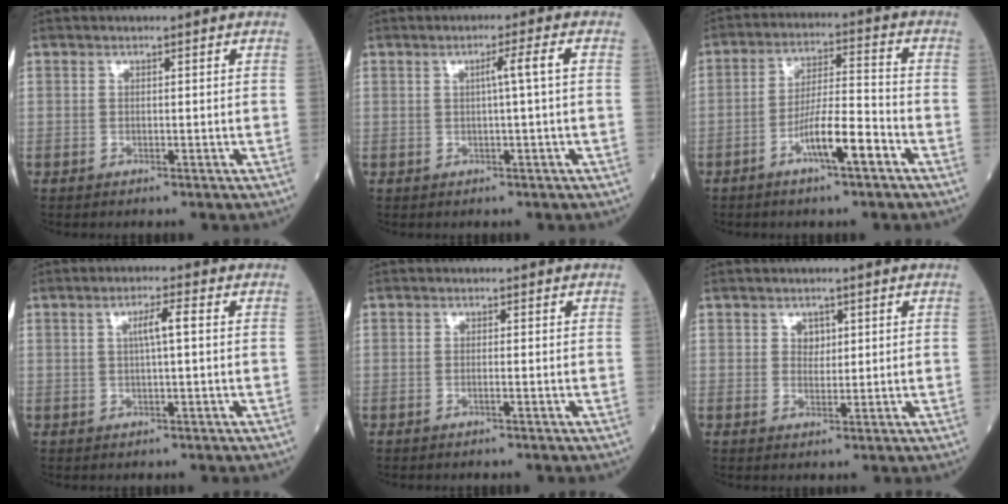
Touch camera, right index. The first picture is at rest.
{"total": 3.1, "force": [0.3, -0.8, 3.0], "torque": [-0.050, 0.005, 0.006]}
{"total": 8.4, "force": [-4.2, 0.9, 7.2], "torque": [-0.133, 0.004, -0.075]}
{"total": 3.4, "force": [0.5, 0.0, 3.3], "torque": [-0.060, 0.005, 0.009]}
{"total": 0.6, "force": [-0.3, -0.1, 0.6], "torque": [-0.013, 0.000, -0.005]}
{"total": 1.7, "force": [0.7, 1.3, 0.9], "torque": [-0.012, -0.003, 0.012]}